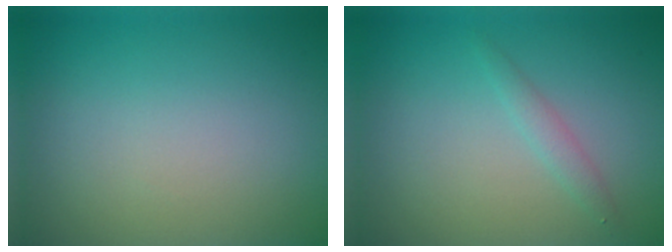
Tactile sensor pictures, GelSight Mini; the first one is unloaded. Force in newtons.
{"total": 1.3, "press": 1.3, "slide": 0.0}